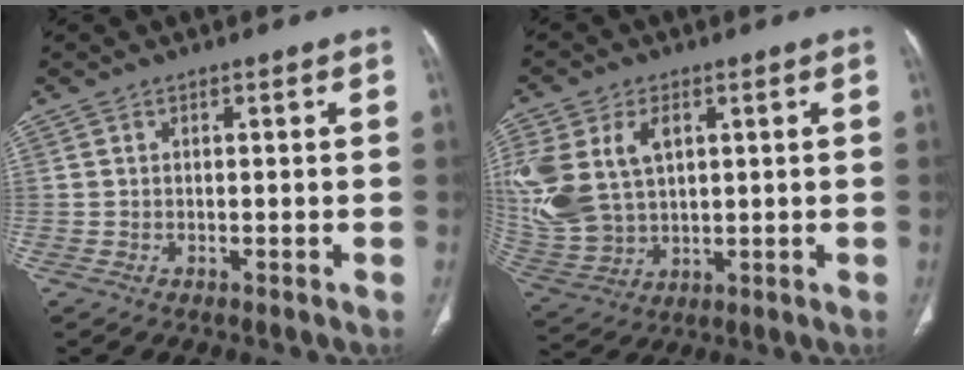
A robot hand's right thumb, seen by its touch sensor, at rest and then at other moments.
{"total": 17.9, "force": [4.5, 12.3, 12.2], "torque": [-0.291, 0.002, 0.106]}